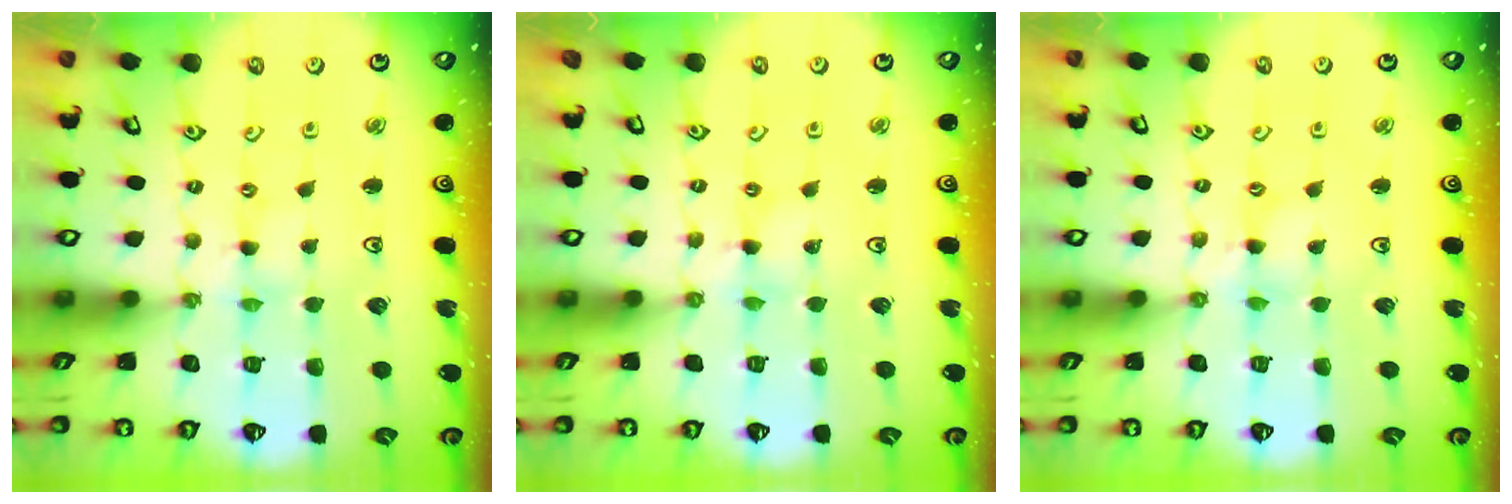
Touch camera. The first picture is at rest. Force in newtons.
{"total": 0.0}
{"total": 1.2, "press": 1.2, "slide": 0.3}